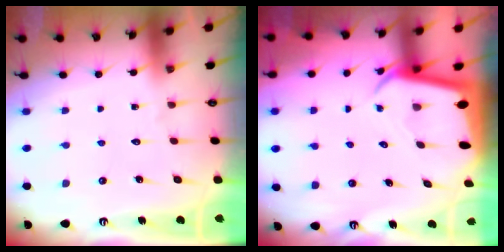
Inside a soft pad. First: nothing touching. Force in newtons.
{"total": 3.0, "press": 3.0, "slide": 0.3}